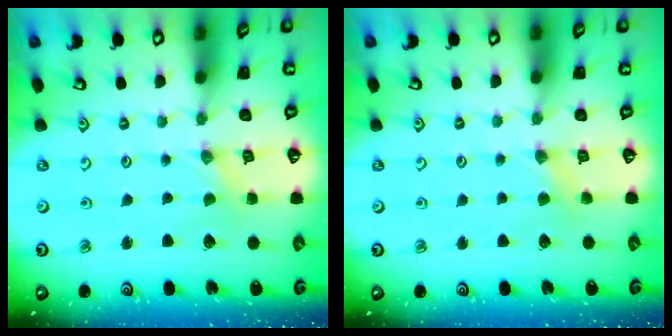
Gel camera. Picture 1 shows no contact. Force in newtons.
{"total": 2.9, "press": 2.9, "slide": 0.6}